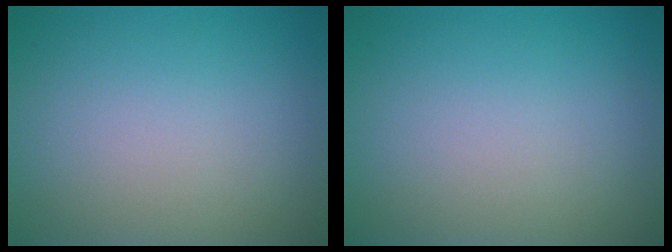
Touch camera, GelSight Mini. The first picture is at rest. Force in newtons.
{"total": 0.0}